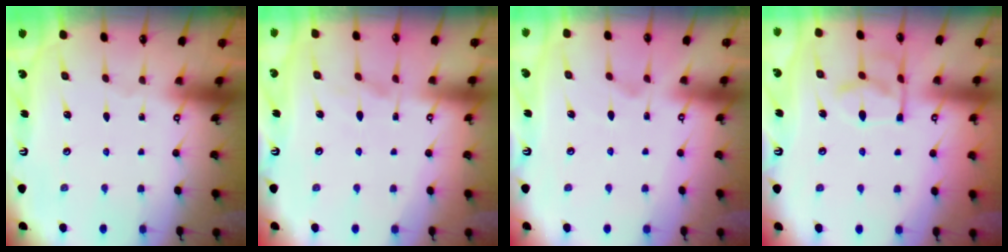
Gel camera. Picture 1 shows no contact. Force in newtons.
{"total": 4.3, "press": 4.1, "slide": 1.2}
{"total": 1.2, "press": 0.2, "slide": 1.2}
{"total": 4.2, "press": 4.1, "slide": 0.5}